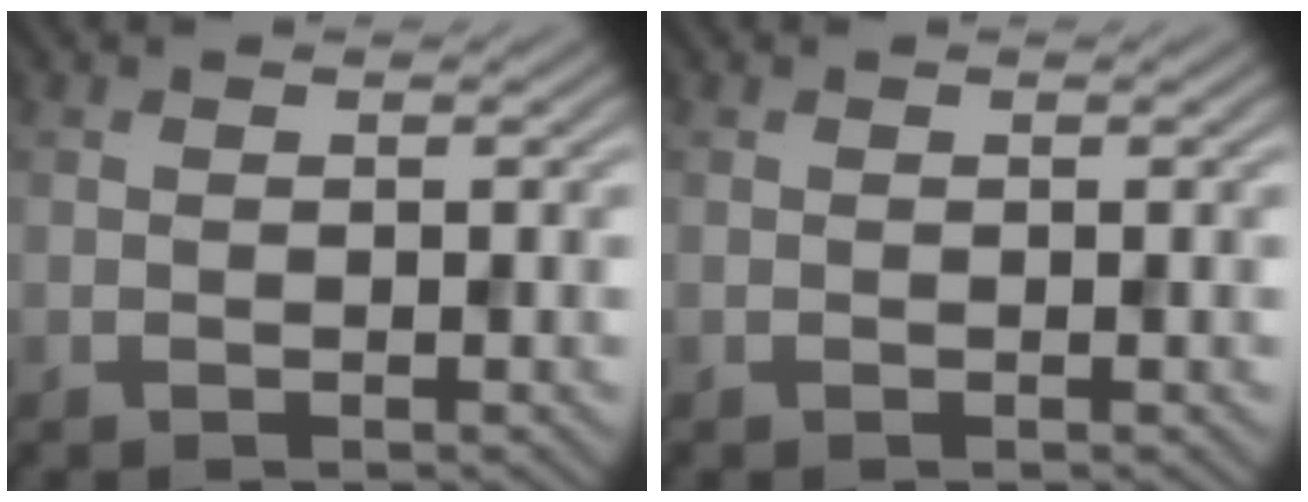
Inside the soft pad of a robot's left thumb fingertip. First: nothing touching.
{"total": 0.0}